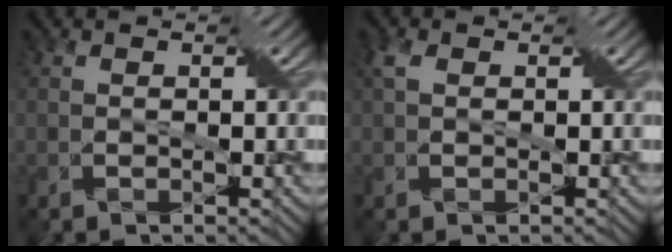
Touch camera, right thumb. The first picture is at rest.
{"total": 2.9, "force": [0.9, 1.7, 2.1], "torque": [-0.055, 0.001, 0.013]}